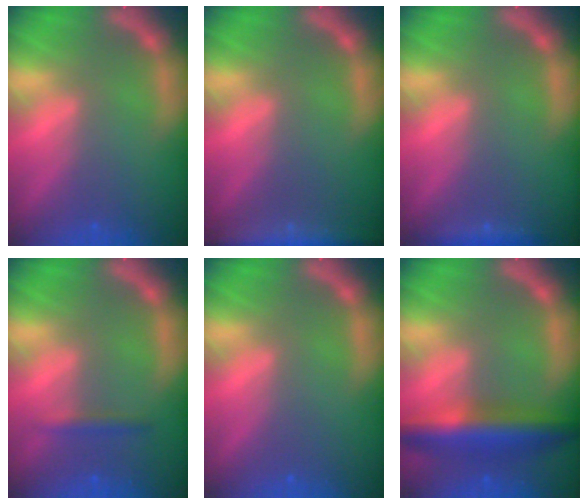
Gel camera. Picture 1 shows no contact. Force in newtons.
{"total": 6.5}
{"total": 1.4}
{"total": 1.4}
{"total": 0.0}
{"total": 7.0}